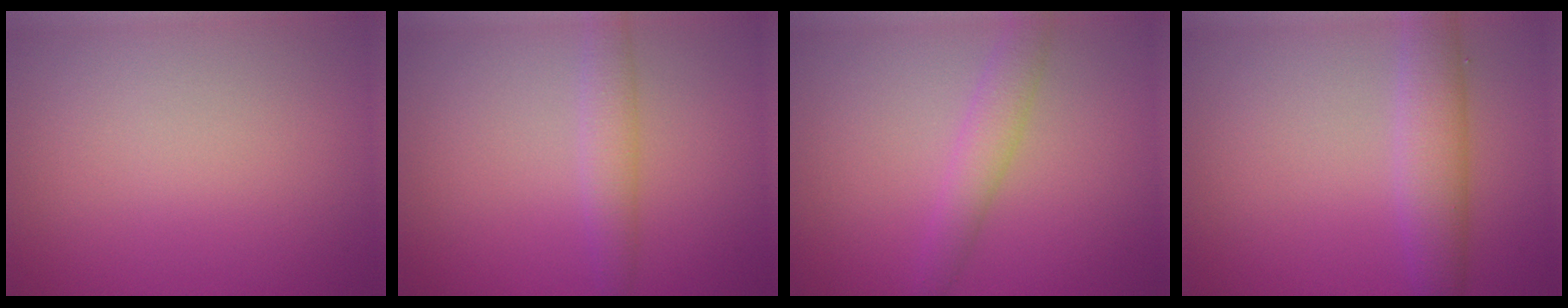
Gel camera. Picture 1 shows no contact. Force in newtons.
{"total": 2.4, "press": 2.4, "slide": 0.1}
{"total": 2.7, "press": 2.7, "slide": 0.1}
{"total": 3.9, "press": 3.9, "slide": 0.1}